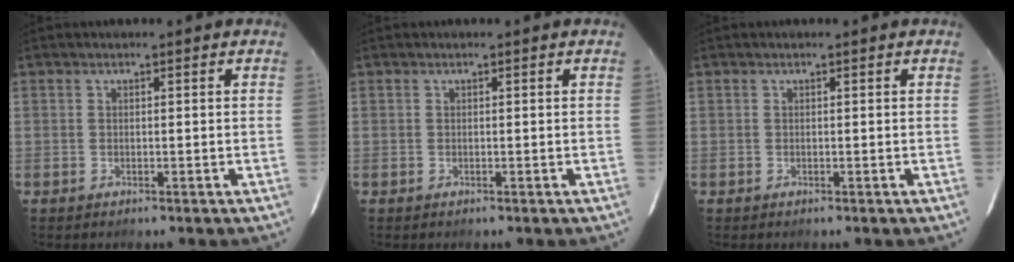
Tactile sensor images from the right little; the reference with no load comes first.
{"total": 0.0}
{"total": 0.0}